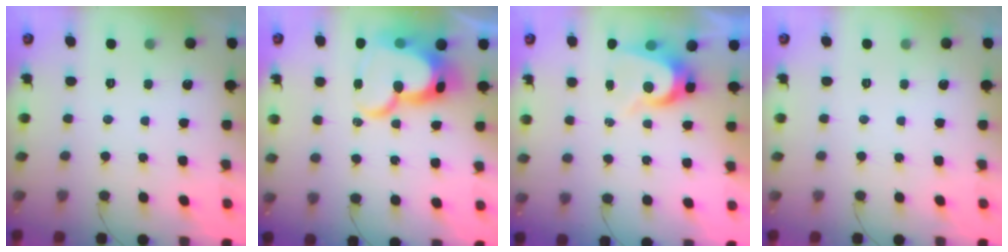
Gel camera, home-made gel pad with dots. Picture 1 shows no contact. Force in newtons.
{"total": 19.9, "press": 19.9, "slide": 1.6}
{"total": 8.9, "press": 8.9, "slide": 0.9}
{"total": 0.0}